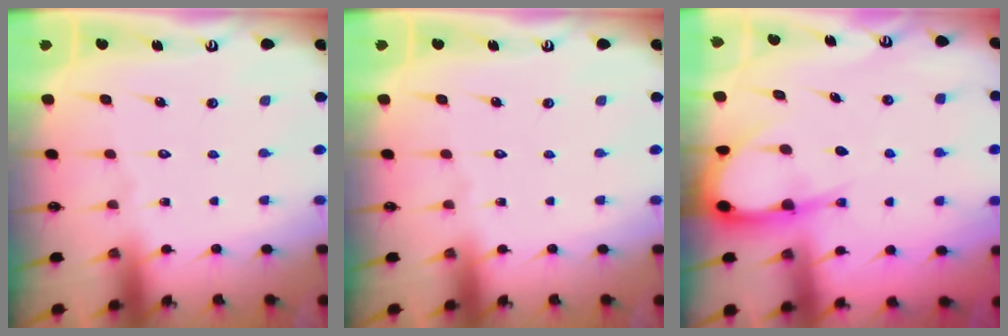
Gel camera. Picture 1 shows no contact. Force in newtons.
{"total": 0.0}
{"total": 7.4, "press": 7.3, "slide": 1.0}